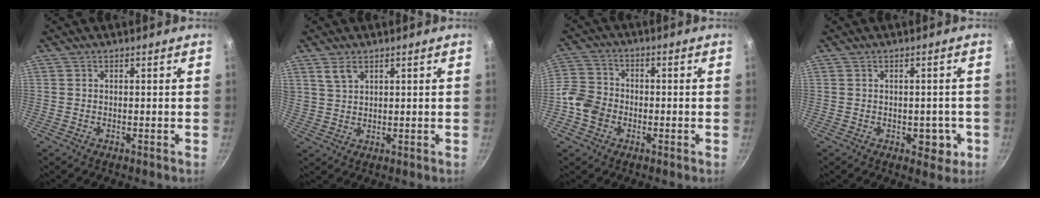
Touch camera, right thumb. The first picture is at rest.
{"total": 3.8, "force": [2.3, 2.1, 2.1], "torque": [-0.033, -0.005, 0.049]}
{"total": 6.9, "force": [-2.2, 5.7, 3.2], "torque": [-0.044, 0.020, -0.058]}
{"total": 4.5, "force": [-1.1, 3.0, 3.2], "torque": [-0.008, 0.005, -0.011]}